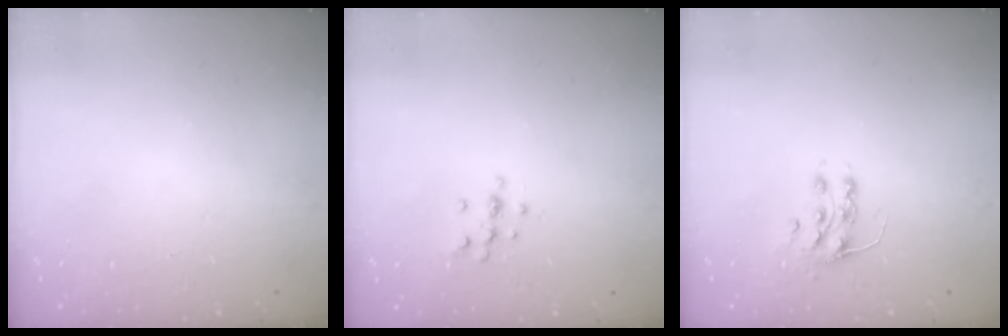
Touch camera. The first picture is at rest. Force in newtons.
{"total": 6.5, "press": 6.2, "slide": 2.1}
{"total": 7.3, "press": 7.3, "slide": 0.4}